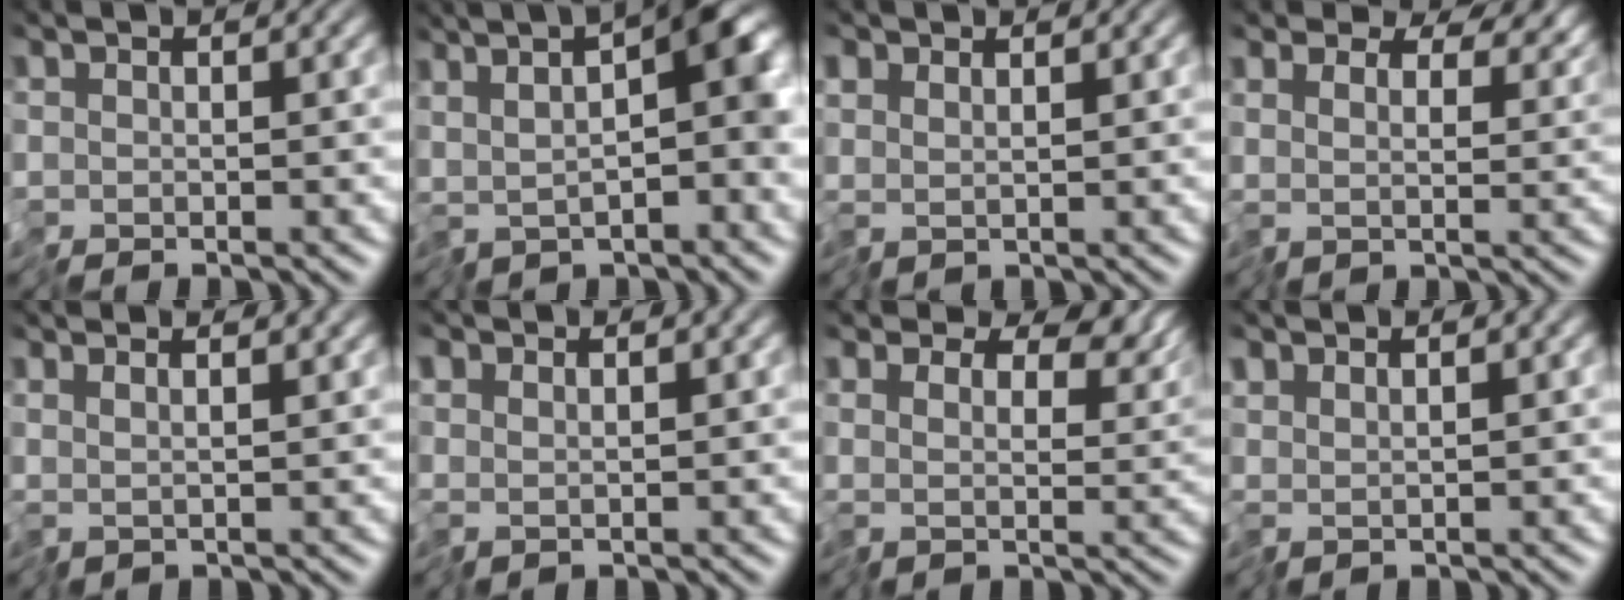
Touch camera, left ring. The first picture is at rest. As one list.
[{"total": 8.7, "force": [1.0, 2.6, 8.2], "torque": [-0.129, 0.005, 0.013]}, {"total": 1.0, "force": [1.0, 0.3, 0.2], "torque": [-0.006, 0.003, 0.019]}, {"total": 7.9, "force": [5.6, 4.1, 3.7], "torque": [-0.079, 0.011, 0.090]}, {"total": 2.0, "force": [1.8, -0.6, 0.7], "torque": [-0.019, 0.009, 0.034]}, {"total": 0.8, "force": [0.8, 0.1, 0.0], "torque": [-0.001, 0.002, 0.018]}, {"total": 7.9, "force": [5.1, 4.1, 4.4], "torque": [-0.080, 0.001, 0.099]}, {"total": 1.1, "force": [1.1, -0.2, 0.0], "torque": [-0.003, 0.002, 0.027]}]